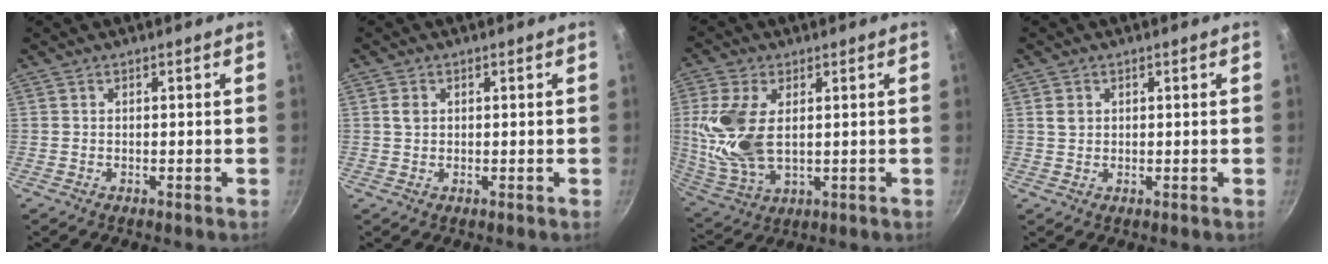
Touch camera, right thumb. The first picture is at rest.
{"total": 1.7, "force": [0.4, 1.3, 1.0], "torque": [-0.017, -0.001, 0.009]}
{"total": 14.0, "force": [1.5, 7.8, 11.5], "torque": [-0.253, -0.008, 0.041]}
{"total": 2.0, "force": [0.6, 1.6, 1.0], "torque": [-0.014, -0.003, 0.014]}